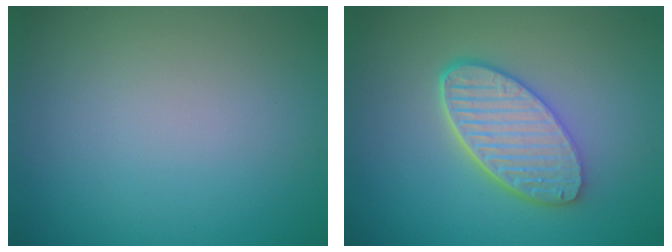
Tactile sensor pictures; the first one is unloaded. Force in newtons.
{"total": 5.6, "press": 4.4, "slide": 3.4}